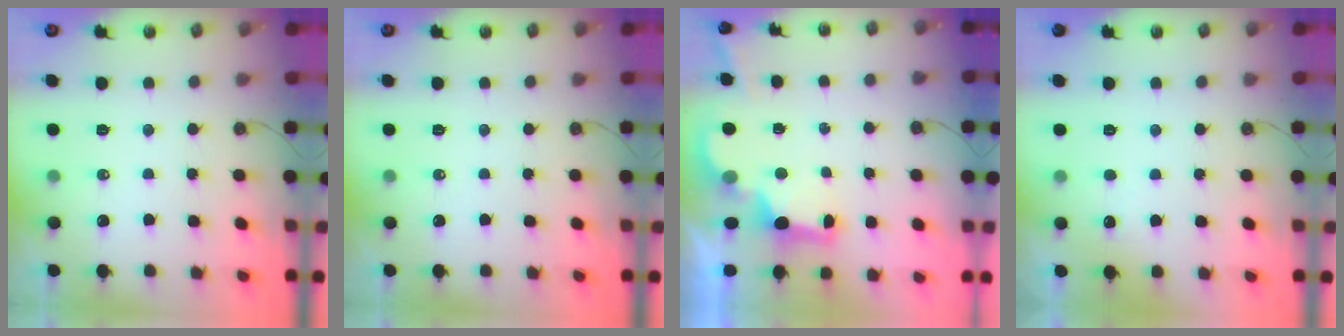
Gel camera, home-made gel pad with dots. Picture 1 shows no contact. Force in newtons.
{"total": 0.0}
{"total": 2.9, "press": 2.7, "slide": 0.9}
{"total": 1.9, "press": 1.7, "slide": 0.9}